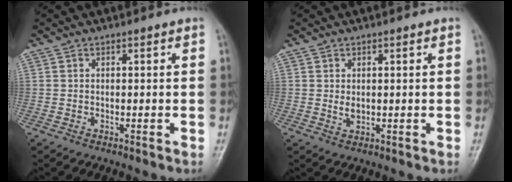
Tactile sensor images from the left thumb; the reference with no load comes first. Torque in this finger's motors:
{"motor_torque": [0.39, 0.43, 0.45, 0.08, 0.00]}